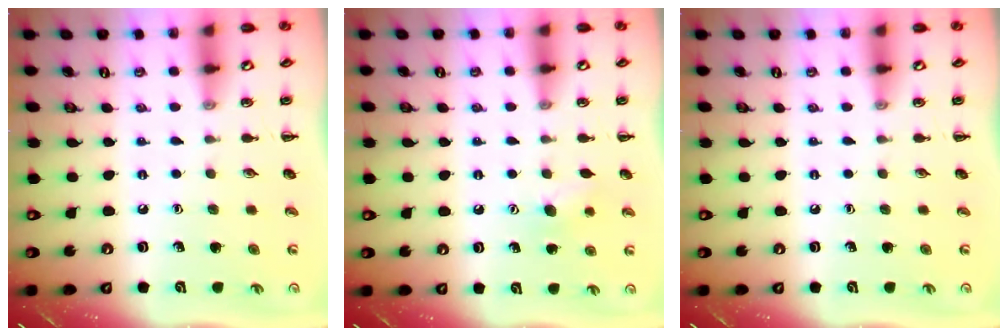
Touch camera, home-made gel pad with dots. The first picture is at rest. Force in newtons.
{"total": 7.5, "press": 7.3, "slide": 1.6}
{"total": 0.0}